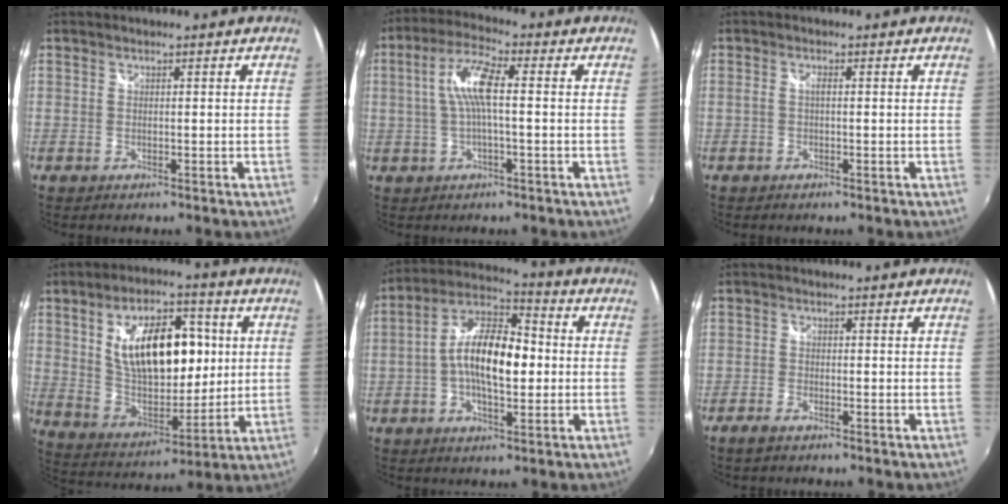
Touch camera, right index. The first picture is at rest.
{"total": 7.6, "force": [0.2, 1.5, 7.5], "torque": [-0.153, 0.011, 0.006]}
{"total": 1.0, "force": [-0.1, 0.1, 1.0], "torque": [-0.019, 0.003, -0.004]}
{"total": 18.4, "force": [4.2, 9.5, 15.2], "torque": [-0.260, 0.010, 0.087]}
{"total": 13.2, "force": [-0.9, 5.8, 11.9], "torque": [-0.224, 0.017, -0.024]}
{"total": 2.4, "force": [-2.0, 0.8, 1.2], "torque": [-0.037, -0.004, -0.041]}